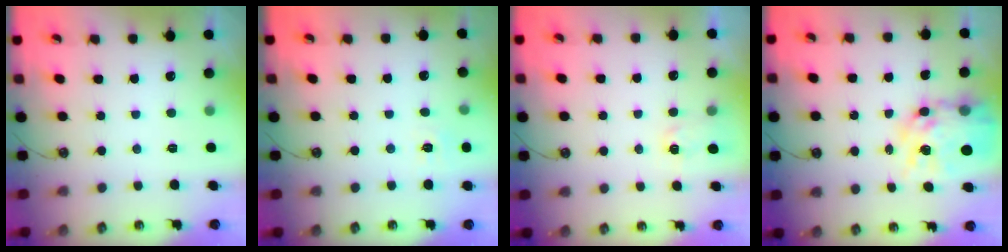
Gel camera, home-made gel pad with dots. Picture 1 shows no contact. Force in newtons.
{"total": 5.1, "press": 5.1, "slide": 0.7}
{"total": 2.9, "press": 2.9, "slide": 0.4}
{"total": 17.5, "press": 17.4, "slide": 1.4}